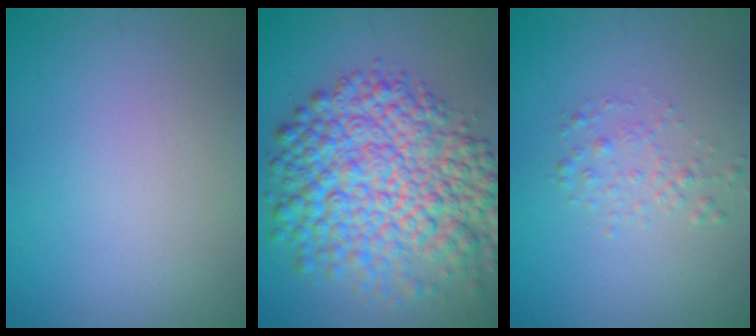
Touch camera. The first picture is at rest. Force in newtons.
{"total": 10.8, "press": 10.8, "slide": 0.2}
{"total": 1.4, "press": 1.4, "slide": 0.1}